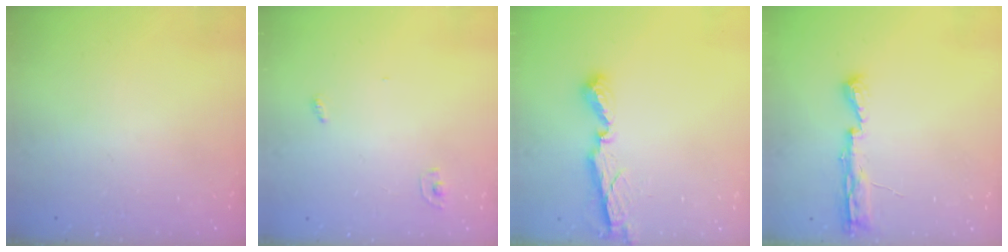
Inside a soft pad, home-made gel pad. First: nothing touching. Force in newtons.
{"total": 2.8, "press": 2.8, "slide": 0.1}
{"total": 7.8, "press": 7.8, "slide": 0.5}
{"total": 7.1, "press": 7.1, "slide": 0.8}